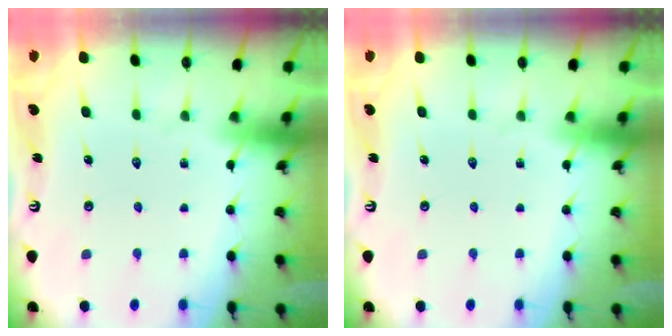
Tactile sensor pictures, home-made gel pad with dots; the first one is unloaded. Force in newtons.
{"total": 0.0}